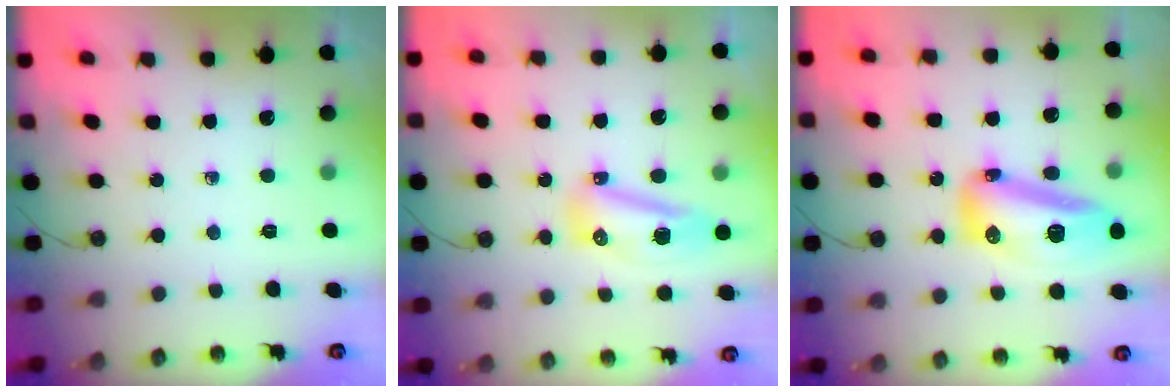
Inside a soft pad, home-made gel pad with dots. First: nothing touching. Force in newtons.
{"total": 9.2, "press": 9.0, "slide": 1.8}
{"total": 16.8, "press": 16.6, "slide": 2.2}